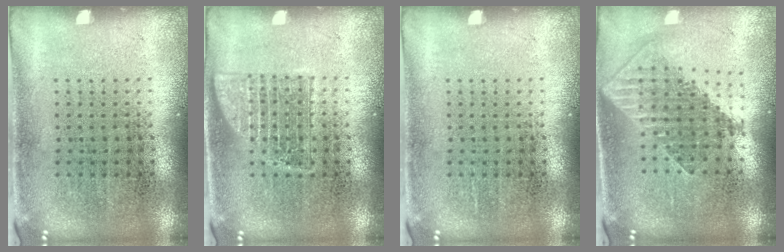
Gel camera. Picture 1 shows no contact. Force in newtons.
{"total": 2.0, "press": 2.0, "slide": 0.4}
{"total": 0.0}
{"total": 1.8, "press": 1.4, "slide": 1.0}